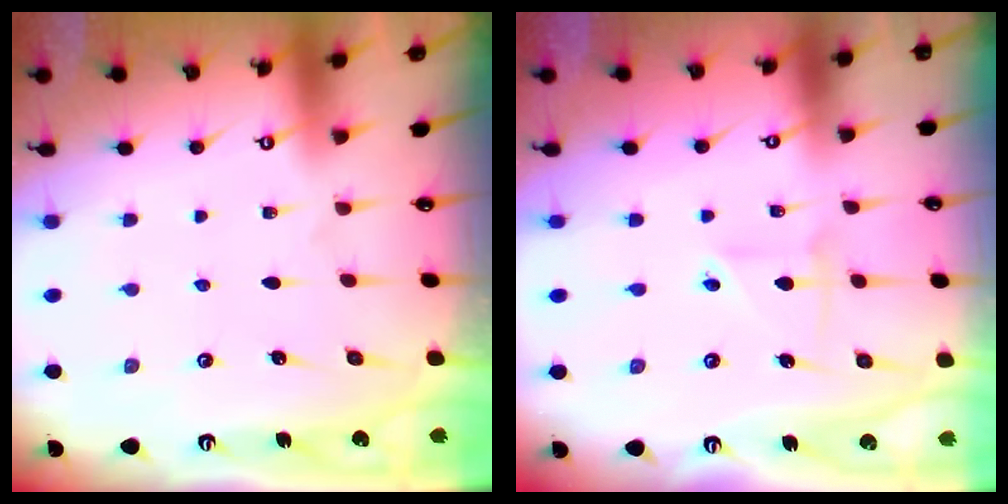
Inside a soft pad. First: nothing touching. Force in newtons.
{"total": 2.7, "press": 2.5, "slide": 1.0}